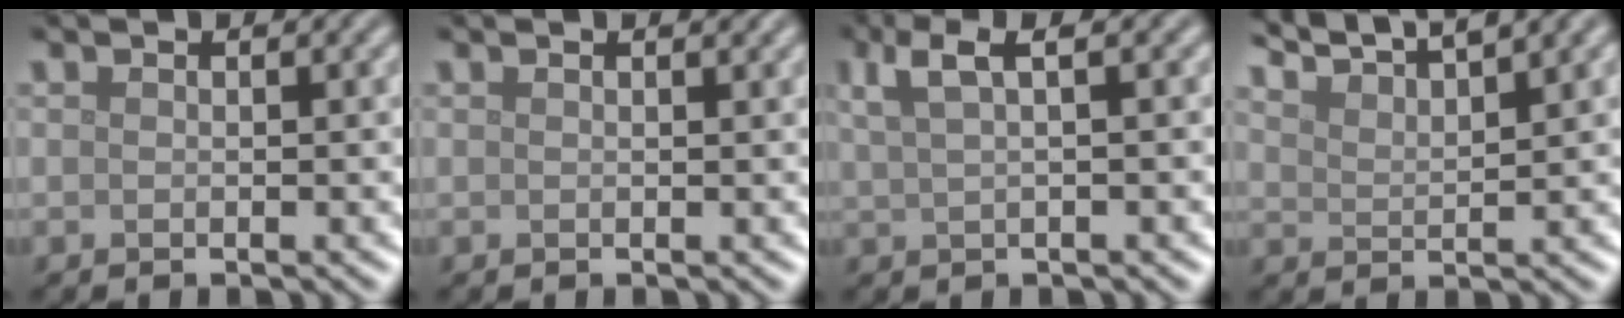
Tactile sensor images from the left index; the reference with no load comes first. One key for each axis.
{"total": 0.7, "fx": 0.6, "fy": 0.1, "fz": 0.4, "tx": -0.007, "ty": 0.000, "tz": 0.007}
{"total": 3.7, "fx": 1.9, "fy": 1.0, "fz": 3.0, "tx": -0.049, "ty": 0.013, "tz": 0.034}
{"total": 6.2, "fx": 5.5, "fy": 0.8, "fz": 2.8, "tx": -0.042, "ty": 0.019, "tz": 0.077}